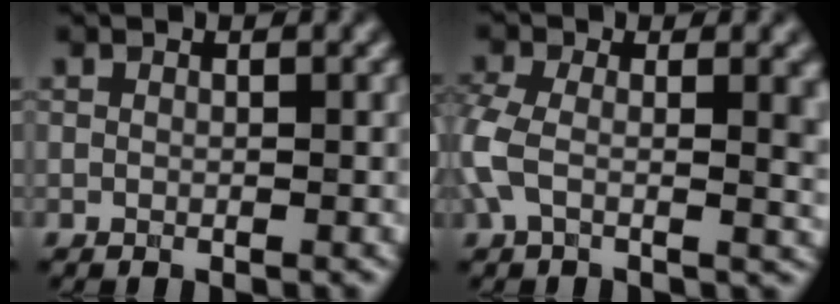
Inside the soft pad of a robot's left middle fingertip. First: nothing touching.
{"total": 7.4, "force": [-0.2, 3.4, 6.6], "torque": [-0.159, -0.008, -0.001]}